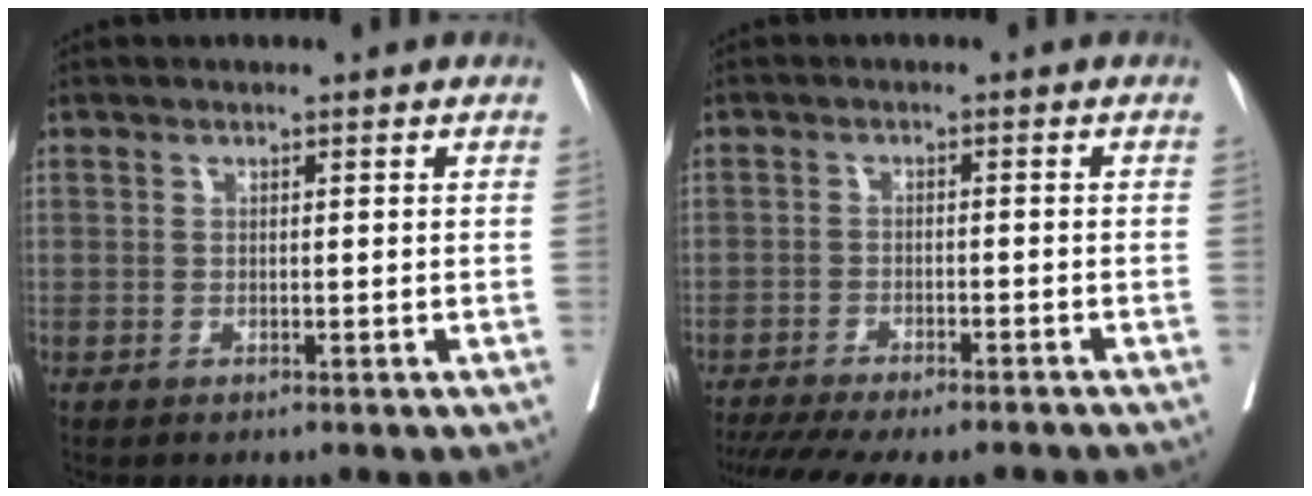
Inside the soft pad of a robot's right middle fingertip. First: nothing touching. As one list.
[{"total": 16.0, "force": [-13.9, 3.2, 7.3], "torque": [-0.151, -0.023, -0.190]}]